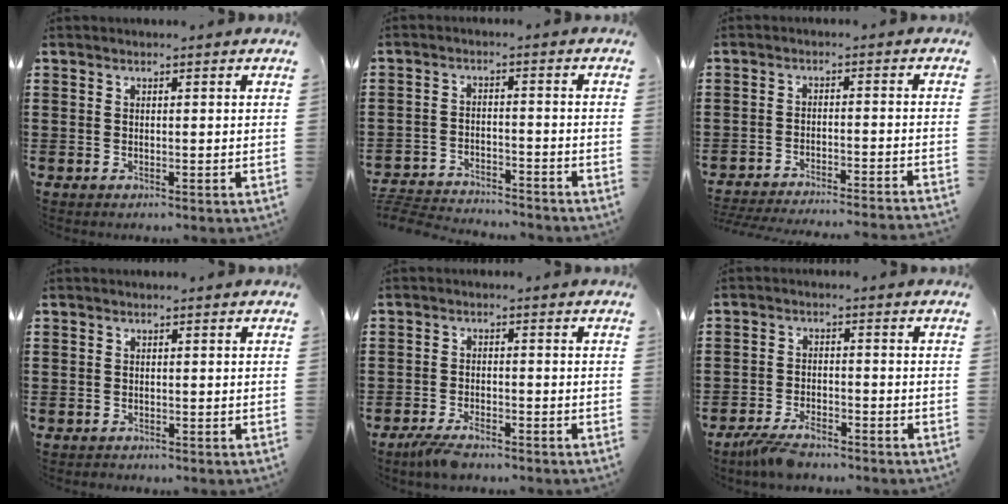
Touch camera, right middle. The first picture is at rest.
{"total": 4.6, "force": [-4.5, 0.4, 0.6], "torque": [-0.027, -0.004, -0.098]}
{"total": 3.7, "force": [-3.6, -0.4, 0.8], "torque": [-0.016, -0.006, -0.074]}
{"total": 0.7, "force": [-0.6, 0.2, -0.1], "torque": [-0.001, 0.000, -0.014]}
{"total": 3.3, "force": [-2.9, 0.9, 1.3], "torque": [-0.045, -0.003, -0.066]}
{"total": 4.1, "force": [-3.6, 1.1, 1.6], "torque": [-0.048, -0.001, -0.077]}